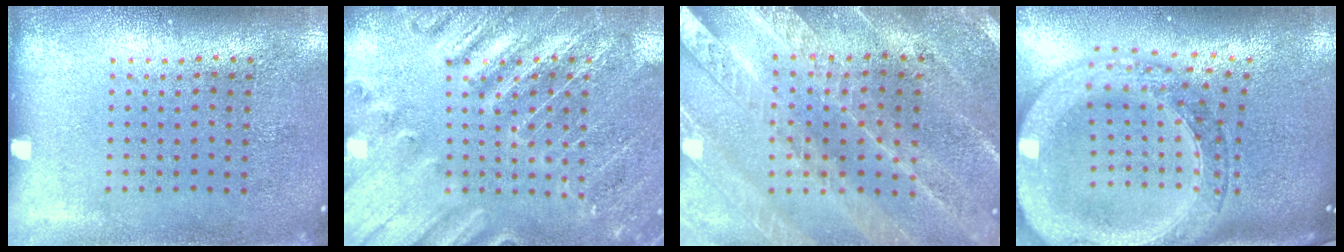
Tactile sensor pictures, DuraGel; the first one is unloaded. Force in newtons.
{"total": 2.8, "press": 2.8, "slide": 0.4}
{"total": 2.4, "press": 2.4, "slide": 0.3}
{"total": 3.8, "press": 3.0, "slide": 2.4}